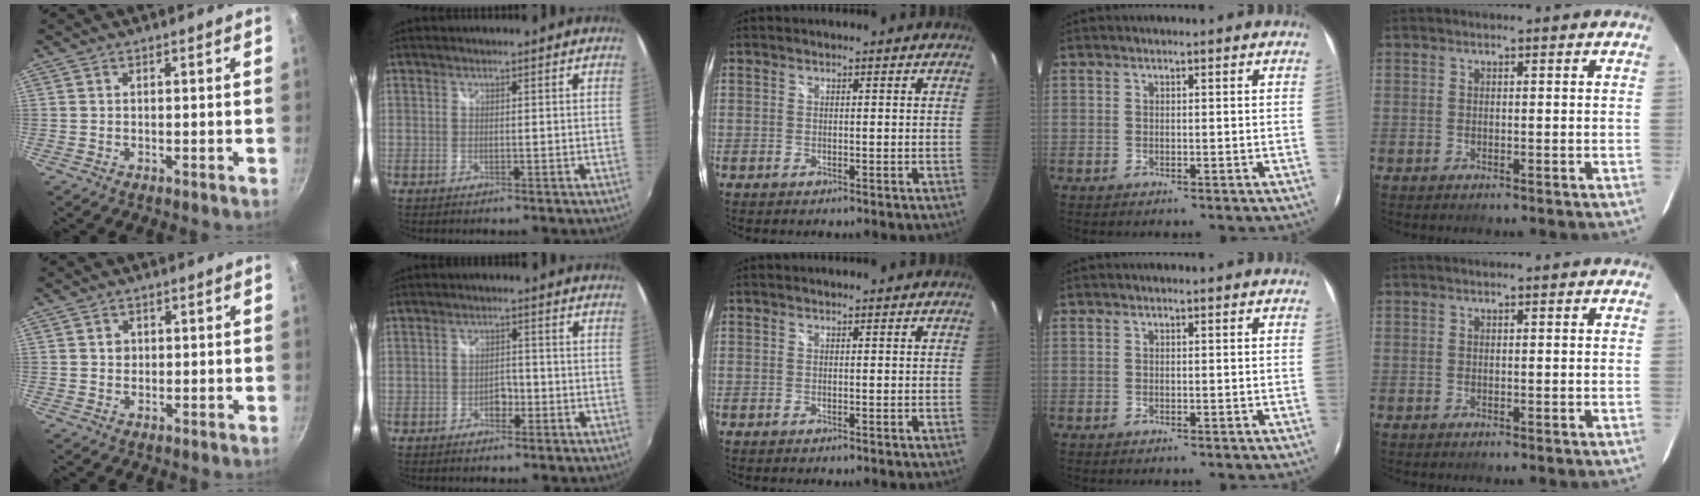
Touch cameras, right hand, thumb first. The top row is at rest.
{"thumb": {"total": 1.7, "force": [0.4, 1.6, 0.6], "torque": [-0.005, 0.004, 0.006]}, "index": {"total": 2.7, "force": [-1.3, 1.9, 1.5], "torque": [-0.026, 0.004, -0.022]}, "middle": {"total": 0.8, "force": [0.8, -0.2, 0.1], "torque": [-0.007, -0.001, 0.011]}}